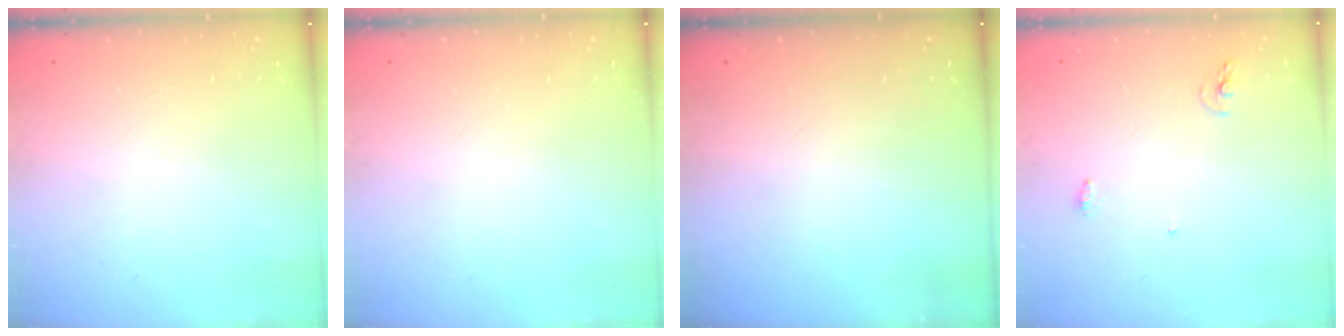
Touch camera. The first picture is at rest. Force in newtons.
{"total": 0.0}
{"total": 0.0}
{"total": 4.5, "press": 4.2, "slide": 1.5}